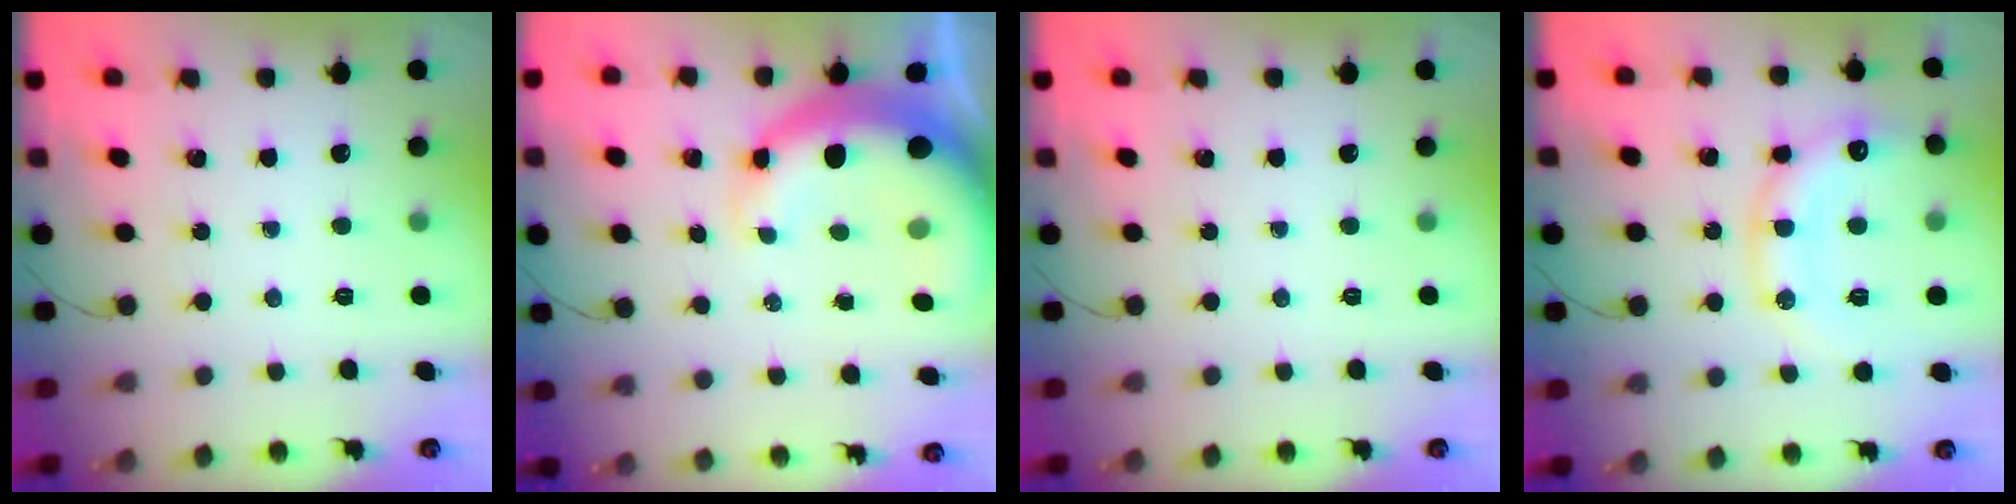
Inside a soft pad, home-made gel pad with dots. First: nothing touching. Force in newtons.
{"total": 9.7, "press": 9.4, "slide": 2.6}
{"total": 0.0}
{"total": 14.7, "press": 14.6, "slide": 1.5}